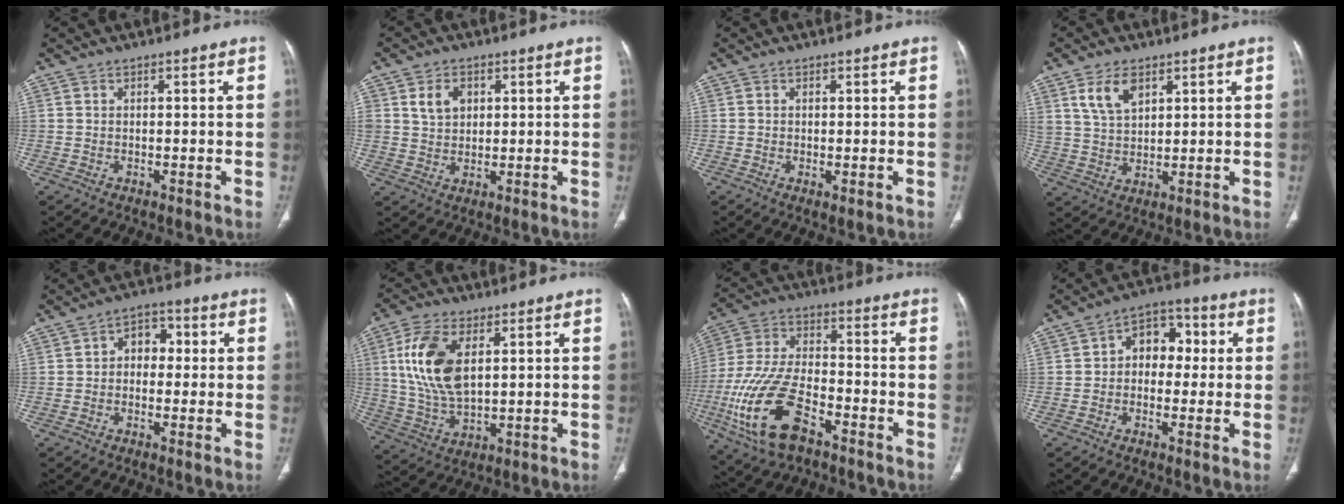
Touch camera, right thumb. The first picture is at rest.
{"total": 5.5, "force": [2.0, 4.1, 3.0], "torque": [-0.034, -0.009, 0.038]}
{"total": 1.1, "force": [-0.2, 0.4, 1.0], "torque": [-0.024, -0.006, -0.003]}
{"total": 6.9, "force": [3.6, 3.9, 4.3], "torque": [-0.072, -0.017, 0.077]}
{"total": 5.6, "force": [0.4, 4.1, 3.7], "torque": [-0.025, 0.018, -0.004]}
{"total": 13.7, "force": [3.7, 7.2, 11.1], "torque": [-0.228, -0.011, 0.077]}
{"total": 18.3, "force": [-8.2, 8.7, 13.9], "torque": [-0.293, 0.023, -0.151]}
{"total": 8.6, "force": [0.8, 6.2, 5.9], "torque": [-0.046, 0.029, 0.000]}